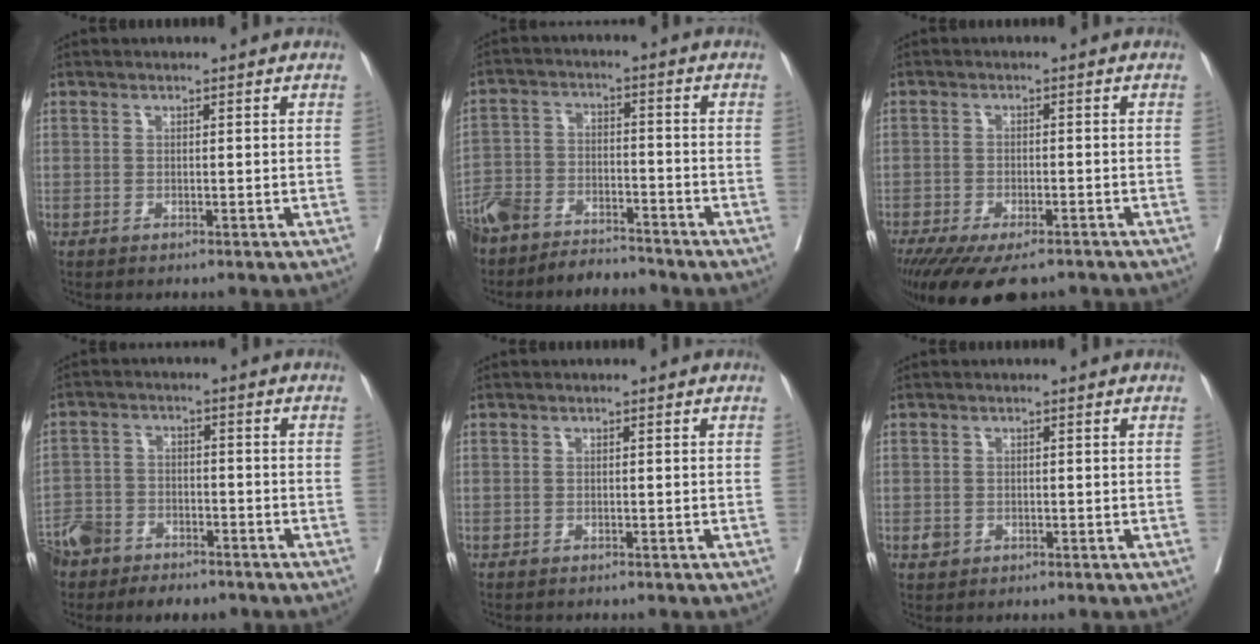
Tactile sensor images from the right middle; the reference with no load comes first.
{"total": 12.0, "force": [-10.6, 4.2, 3.6], "torque": [-0.068, 0.010, -0.178]}
{"total": 13.5, "force": [-10.2, 4.5, 7.6], "torque": [-0.153, -0.026, -0.153]}
{"total": 9.9, "force": [-7.7, 5.3, 3.3], "torque": [-0.069, 0.003, -0.127]}
{"total": 1.2, "force": [-1.1, 0.4, 0.3], "torque": [-0.009, -0.003, -0.016]}
{"total": 1.2, "force": [-0.5, 1.0, 0.4], "torque": [-0.006, 0.003, -0.005]}